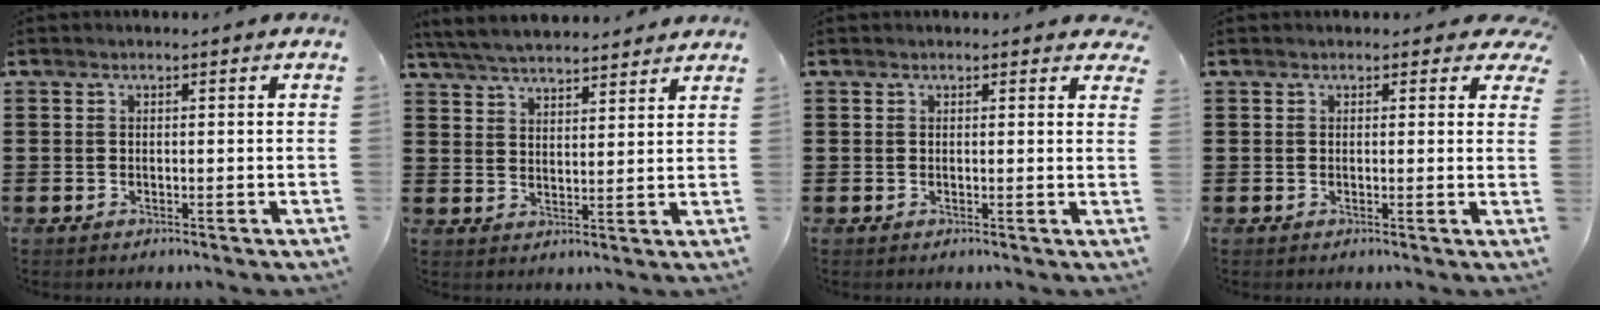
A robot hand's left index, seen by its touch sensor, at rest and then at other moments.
{"total": 4.8, "force": [4.6, 0.4, 1.2], "torque": [-0.038, -0.012, 0.084]}
{"total": 0.8, "force": [0.7, 0.3, 0.3], "torque": [0.000, 0.000, 0.011]}
{"total": 1.4, "force": [1.0, 0.9, 0.5], "torque": [0.000, 0.002, 0.014]}